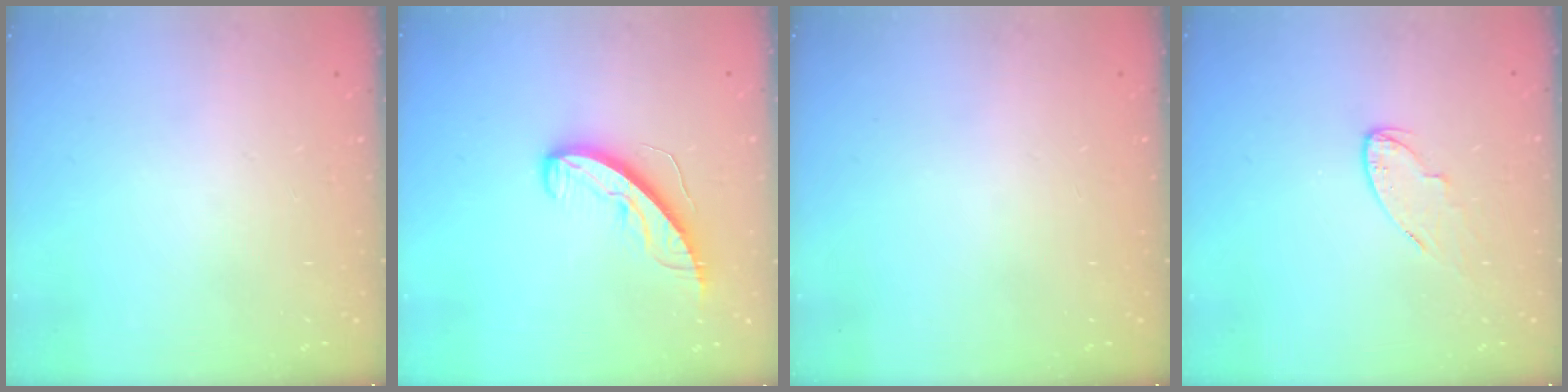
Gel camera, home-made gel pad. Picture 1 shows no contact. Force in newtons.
{"total": 8.7, "press": 8.7, "slide": 0.7}
{"total": 0.0}
{"total": 5.3, "press": 5.3, "slide": 0.3}